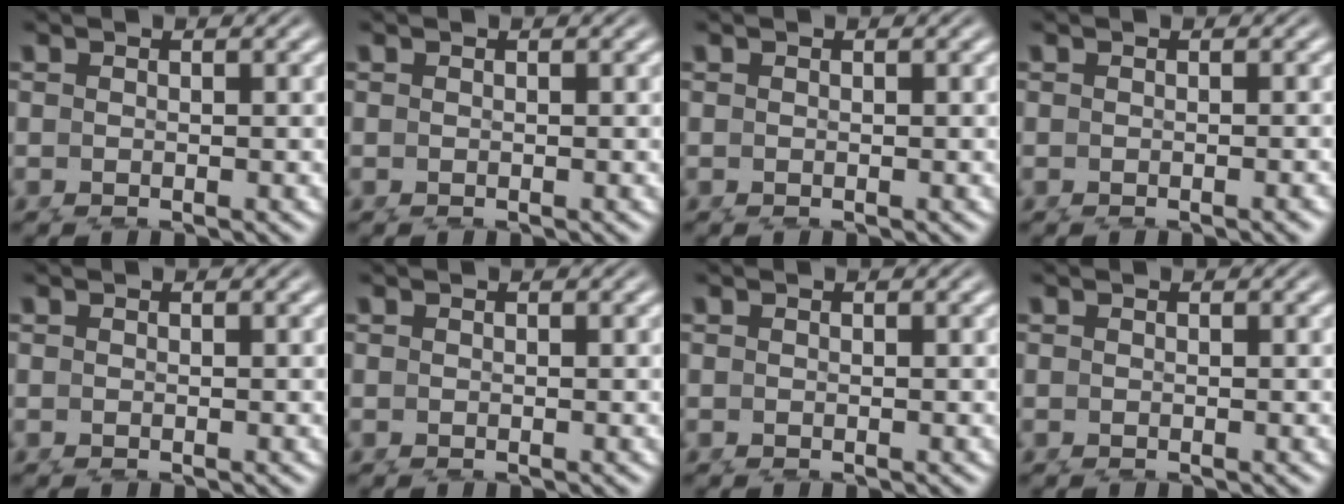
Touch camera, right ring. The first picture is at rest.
{"total": 0.0}
{"total": 0.0}
{"total": 0.5, "force": [-0.4, -0.2, 0.3], "torque": [-0.004, 0.004, -0.007]}
{"total": 0.0}
{"total": 0.0}
{"total": 0.0}
{"total": 0.0}